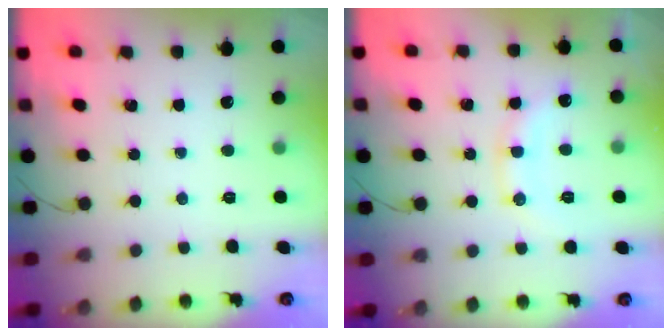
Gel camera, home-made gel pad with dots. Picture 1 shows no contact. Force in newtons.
{"total": 10.6, "press": 10.6, "slide": 0.1}